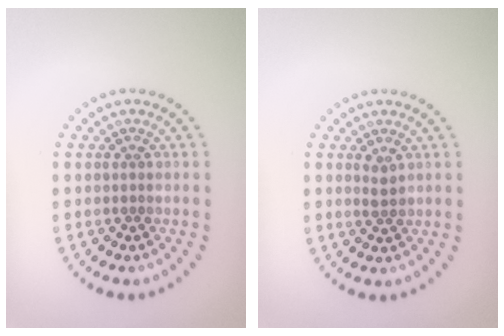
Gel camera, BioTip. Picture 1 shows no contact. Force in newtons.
{"total": 1.2, "press": 1.1, "slide": 0.5}